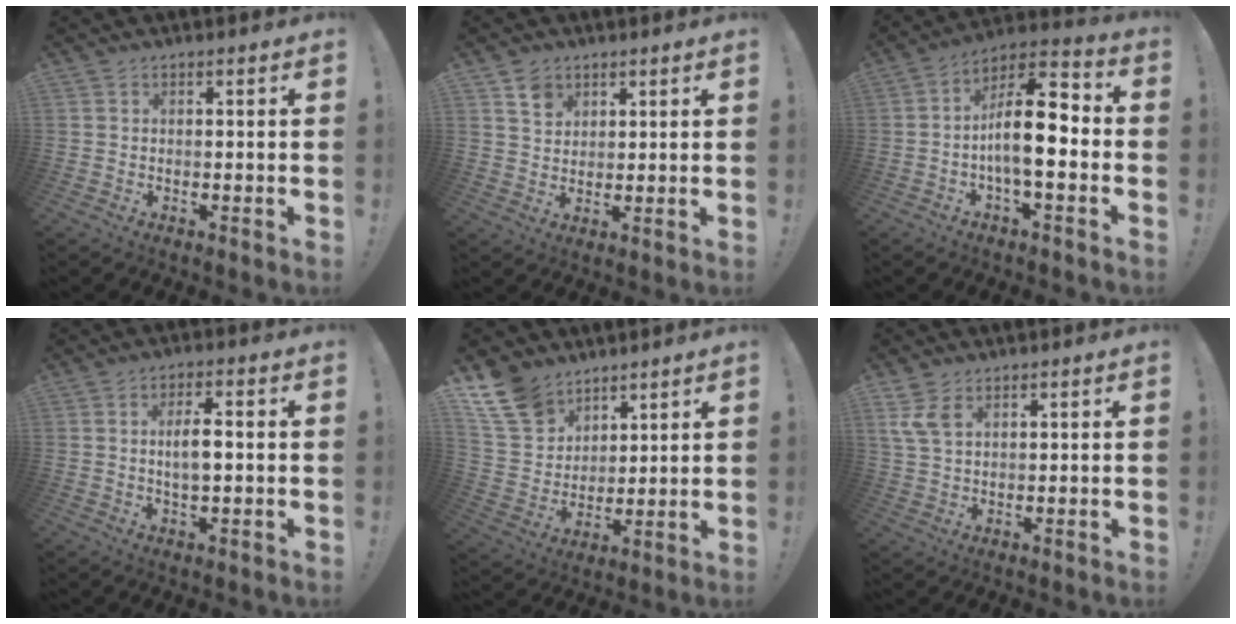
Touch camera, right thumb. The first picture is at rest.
{"total": 5.5, "force": [3.5, 3.9, 1.4], "torque": [-0.013, -0.019, 0.064]}
{"total": 15.3, "force": [-1.8, 5.9, 14.0], "torque": [-0.233, 0.015, -0.029]}
{"total": 5.6, "force": [0.1, 2.1, 5.2], "torque": [-0.092, 0.000, -0.003]}
{"total": 14.3, "force": [9.9, 9.0, 5.0], "torque": [-0.111, -0.060, 0.197]}
{"total": 6.3, "force": [3.3, 3.5, 4.0], "torque": [-0.087, -0.006, 0.066]}